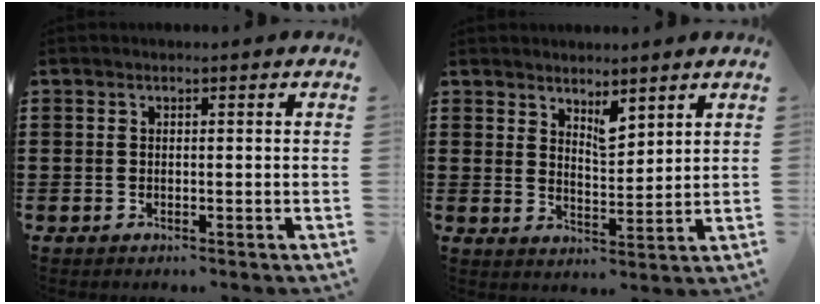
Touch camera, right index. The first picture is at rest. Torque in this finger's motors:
{"motor_torque": [0.00, 0.00, 0.09, 0.06]}